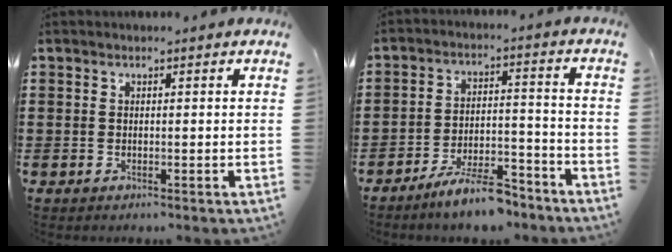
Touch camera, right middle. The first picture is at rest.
{"total": 7.8, "force": [-6.7, 1.3, 3.7], "torque": [-0.065, 0.011, -0.124]}